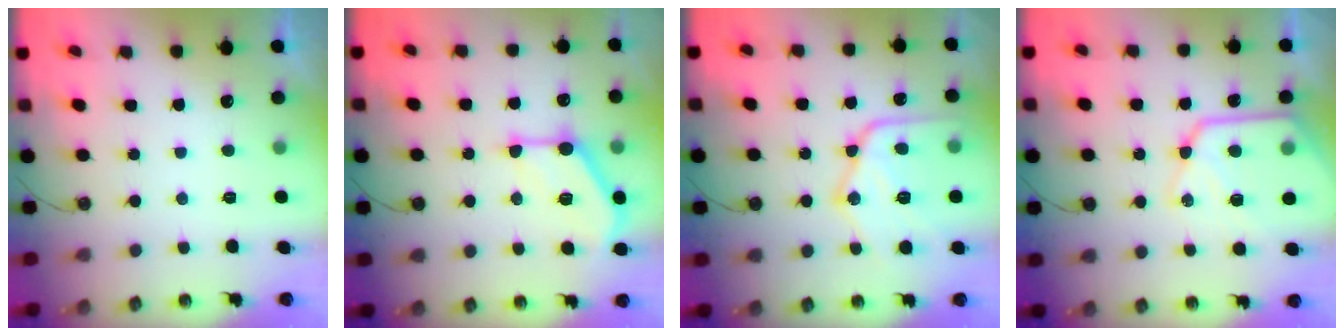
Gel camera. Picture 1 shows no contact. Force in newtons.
{"total": 13.7, "press": 13.7, "slide": 0.3}
{"total": 19.6, "press": 19.5, "slide": 2.0}
{"total": 16.1, "press": 16.0, "slide": 1.9}